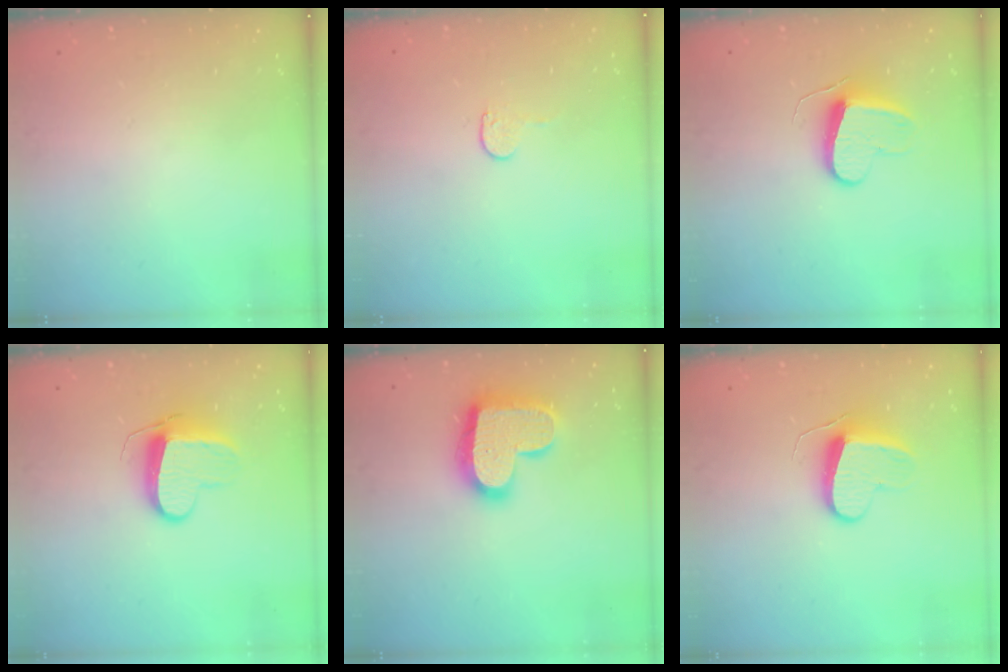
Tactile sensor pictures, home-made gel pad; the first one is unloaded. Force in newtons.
{"total": 4.0, "press": 4.0, "slide": 0.3}
{"total": 9.6, "press": 9.5, "slide": 0.6}
{"total": 9.5, "press": 9.5, "slide": 0.2}
{"total": 18.7, "press": 18.7, "slide": 1.2}
{"total": 9.3, "press": 9.3, "slide": 0.1}